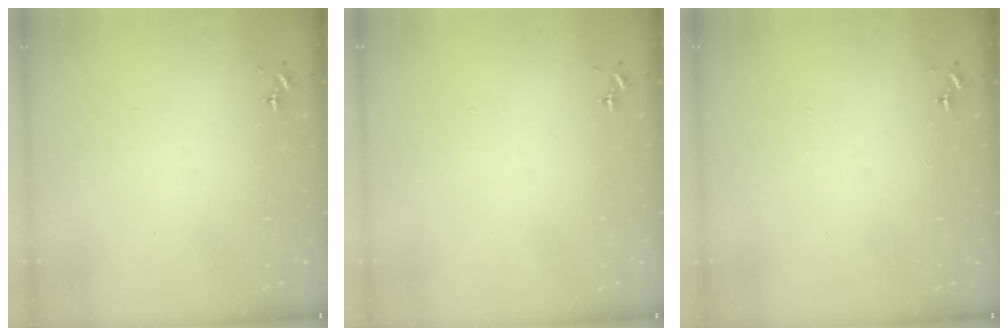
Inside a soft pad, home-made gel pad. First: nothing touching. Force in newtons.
{"total": 0.0}
{"total": 0.0}